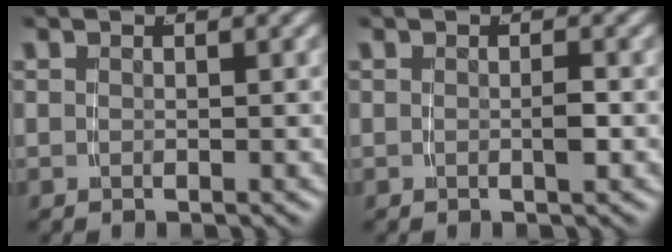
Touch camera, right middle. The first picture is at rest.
{"total": 1.0, "force": [-0.3, 0.0, 0.9], "torque": [-0.013, 0.000, -0.005]}